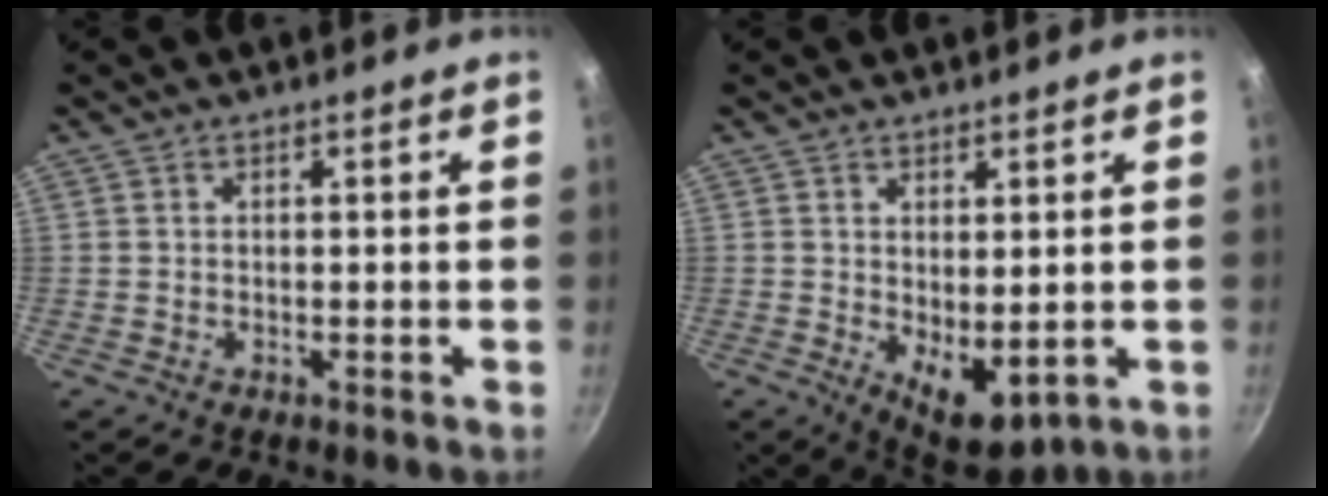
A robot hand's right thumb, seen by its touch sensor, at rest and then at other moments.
{"total": 7.7, "force": [-0.1, 4.0, 6.6], "torque": [-0.077, -0.020, 0.014]}